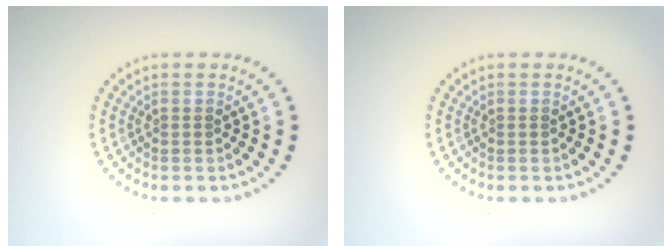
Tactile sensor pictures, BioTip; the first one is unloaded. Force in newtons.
{"total": 0.0}